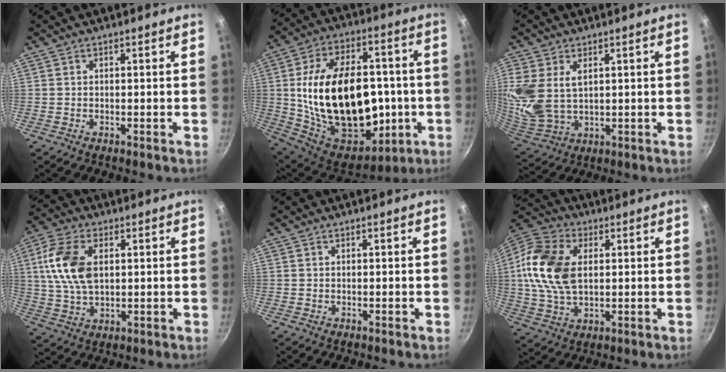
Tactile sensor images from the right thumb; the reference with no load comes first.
{"total": 32.2, "force": [-0.9, 20.2, 25.1], "torque": [-0.402, 0.021, 0.011]}
{"total": 14.5, "force": [3.8, 9.9, 9.9], "torque": [-0.225, -0.012, 0.089]}
{"total": 12.2, "force": [2.4, 7.3, 9.5], "torque": [-0.177, 0.003, 0.042]}
{"total": 0.0}
{"total": 15.8, "force": [2.0, 10.2, 11.9], "torque": [-0.217, 0.008, 0.028]}